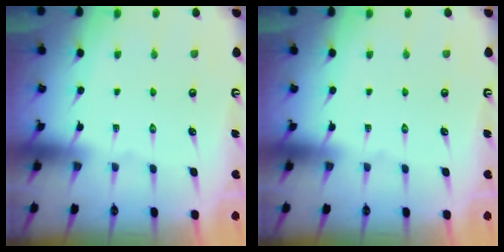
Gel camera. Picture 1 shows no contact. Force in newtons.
{"total": 0.0}